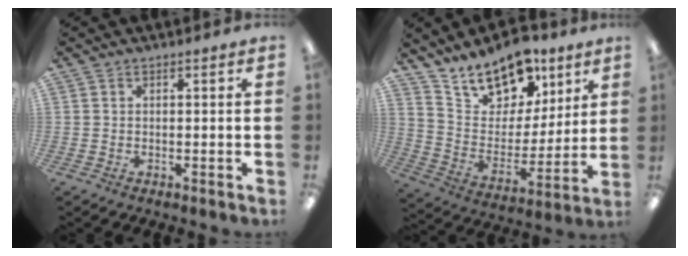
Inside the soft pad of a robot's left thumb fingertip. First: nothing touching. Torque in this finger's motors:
{"motor_torque": [1.19, 1.17, 1.35, -1.38, 0.06]}